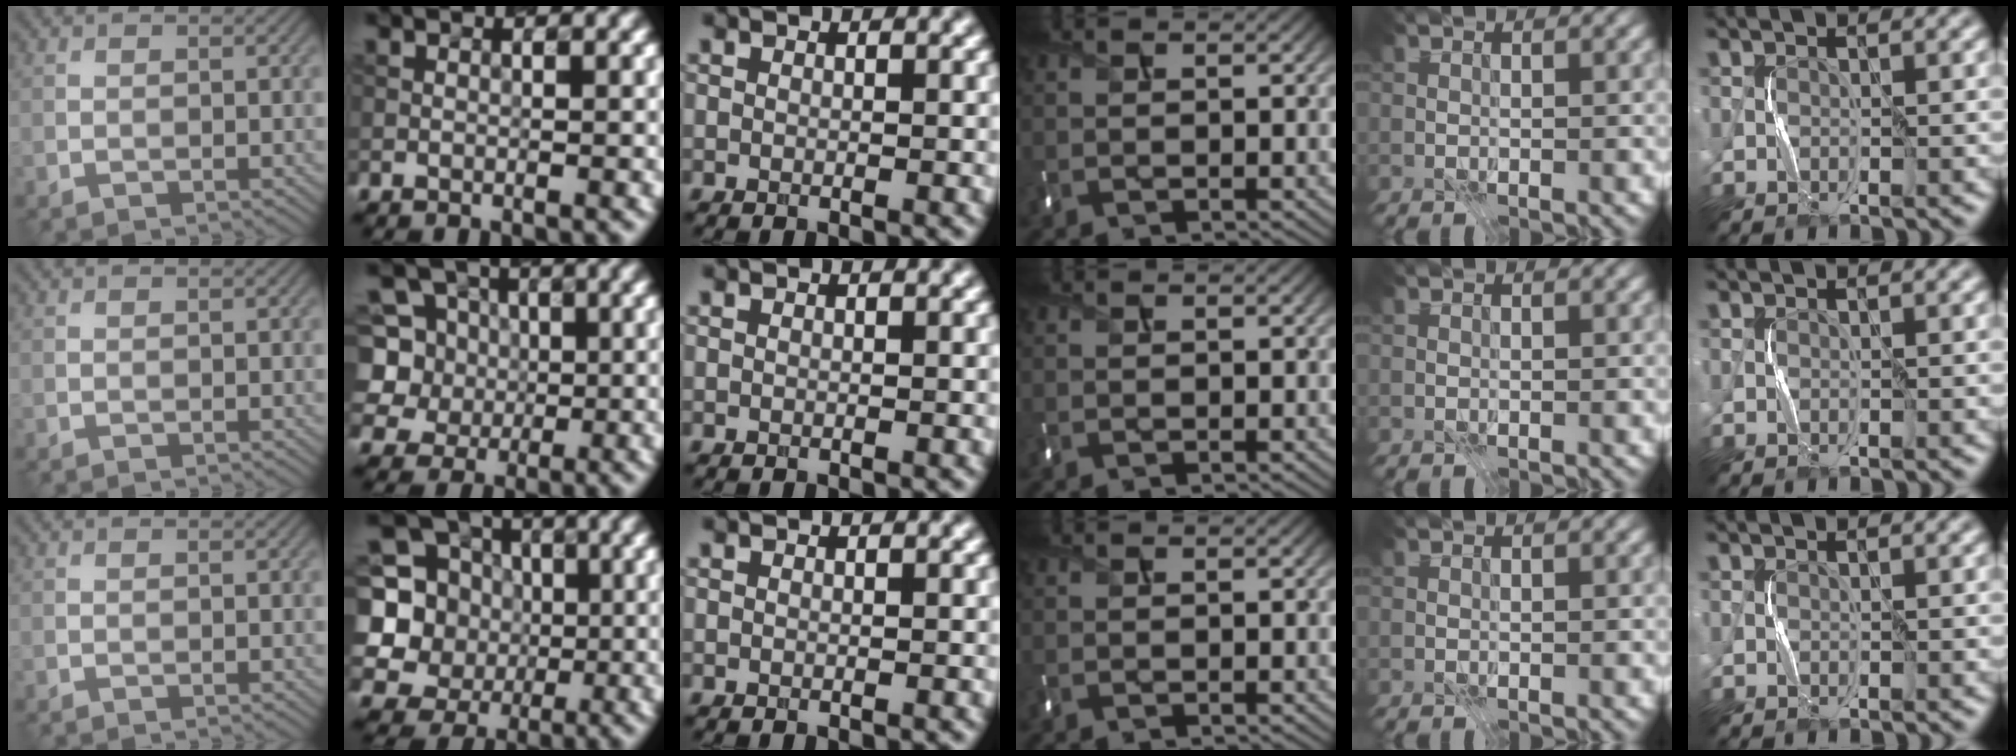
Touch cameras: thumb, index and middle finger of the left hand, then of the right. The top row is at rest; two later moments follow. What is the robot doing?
{"motion": "press", "object": "keyboard"}